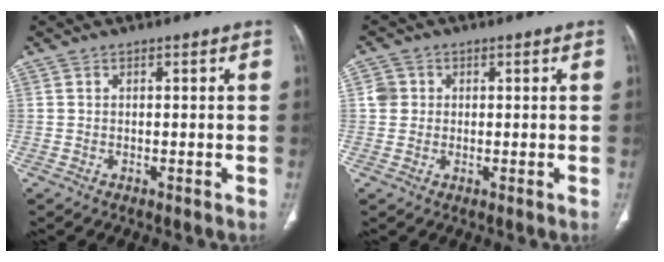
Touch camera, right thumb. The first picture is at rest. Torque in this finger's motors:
{"motor_torque": [0.24, 0.15, 0.34, 0.59, 0.03]}